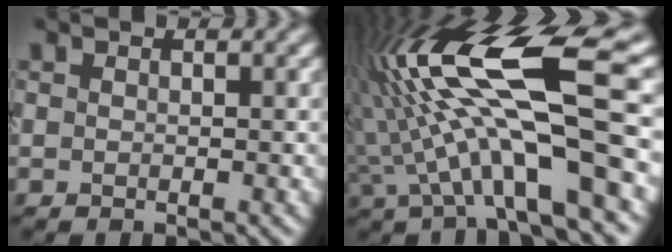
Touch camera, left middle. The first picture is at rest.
{"total": 13.6, "force": [1.6, 3.5, 13.1], "torque": [-0.245, 0.018, 0.022]}